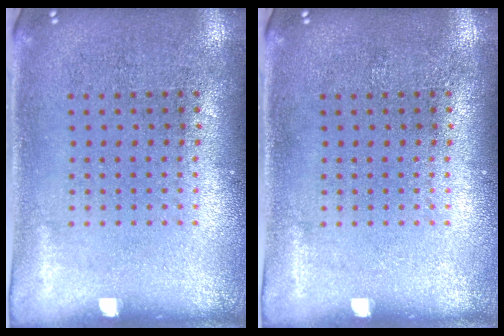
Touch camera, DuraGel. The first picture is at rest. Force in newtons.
{"total": 0.0}